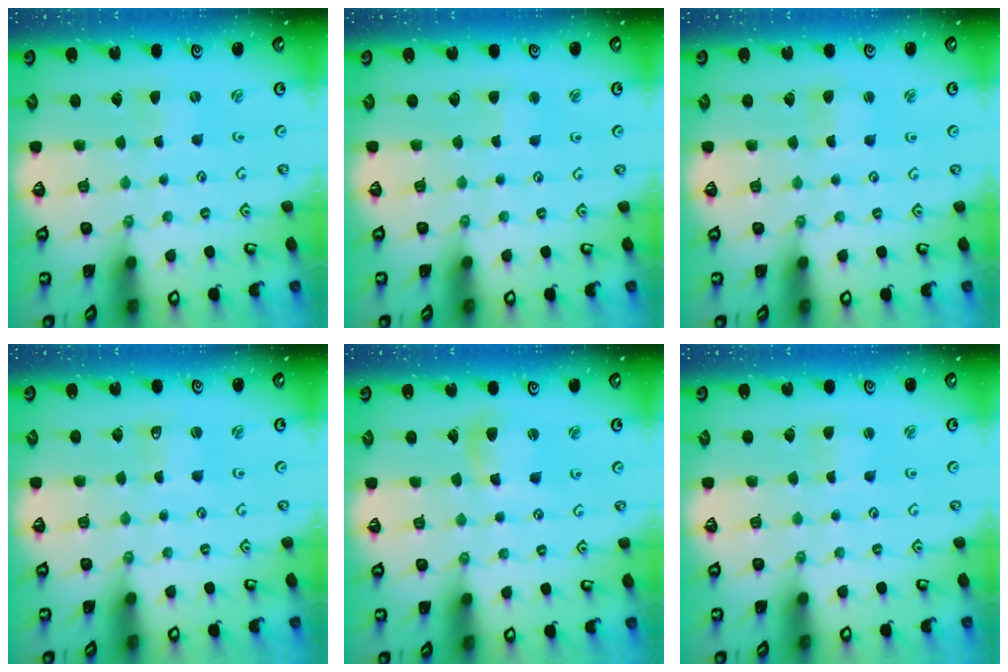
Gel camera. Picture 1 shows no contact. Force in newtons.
{"total": 2.5, "press": 2.5, "slide": 0.2}
{"total": 1.3, "press": 1.3, "slide": 0.3}
{"total": 0.7, "press": 0.7, "slide": 0.1}
{"total": 7.2, "press": 7.1, "slide": 1.2}
{"total": 1.3, "press": 1.3, "slide": 0.0}